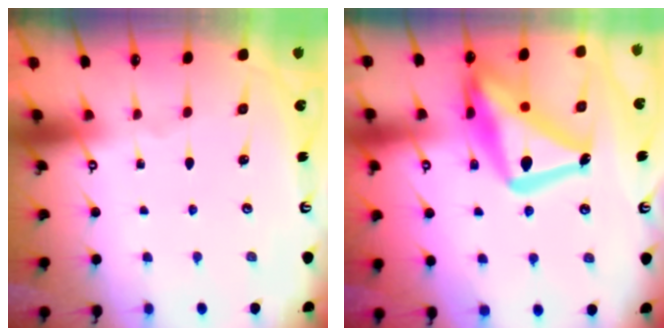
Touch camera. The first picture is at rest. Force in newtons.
{"total": 20.4, "press": 20.3, "slide": 1.9}